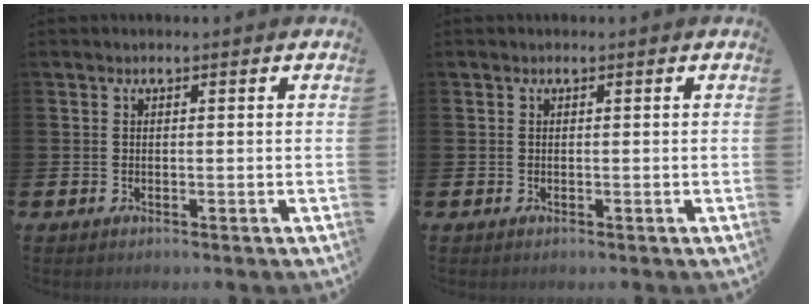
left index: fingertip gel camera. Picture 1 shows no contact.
{"total": 0.0}